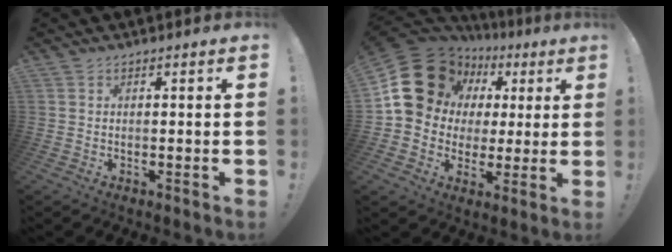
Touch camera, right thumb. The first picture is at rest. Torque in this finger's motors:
{"motor_torque": [2.57, 2.44, 1.31, -0.82, 0.43]}